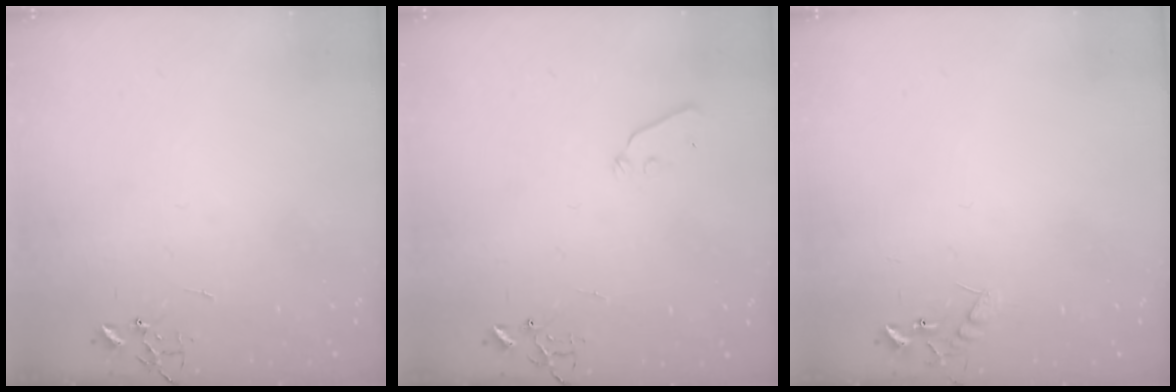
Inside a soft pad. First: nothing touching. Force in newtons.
{"total": 4.0, "press": 4.0, "slide": 0.5}
{"total": 7.6, "press": 7.6, "slide": 0.7}